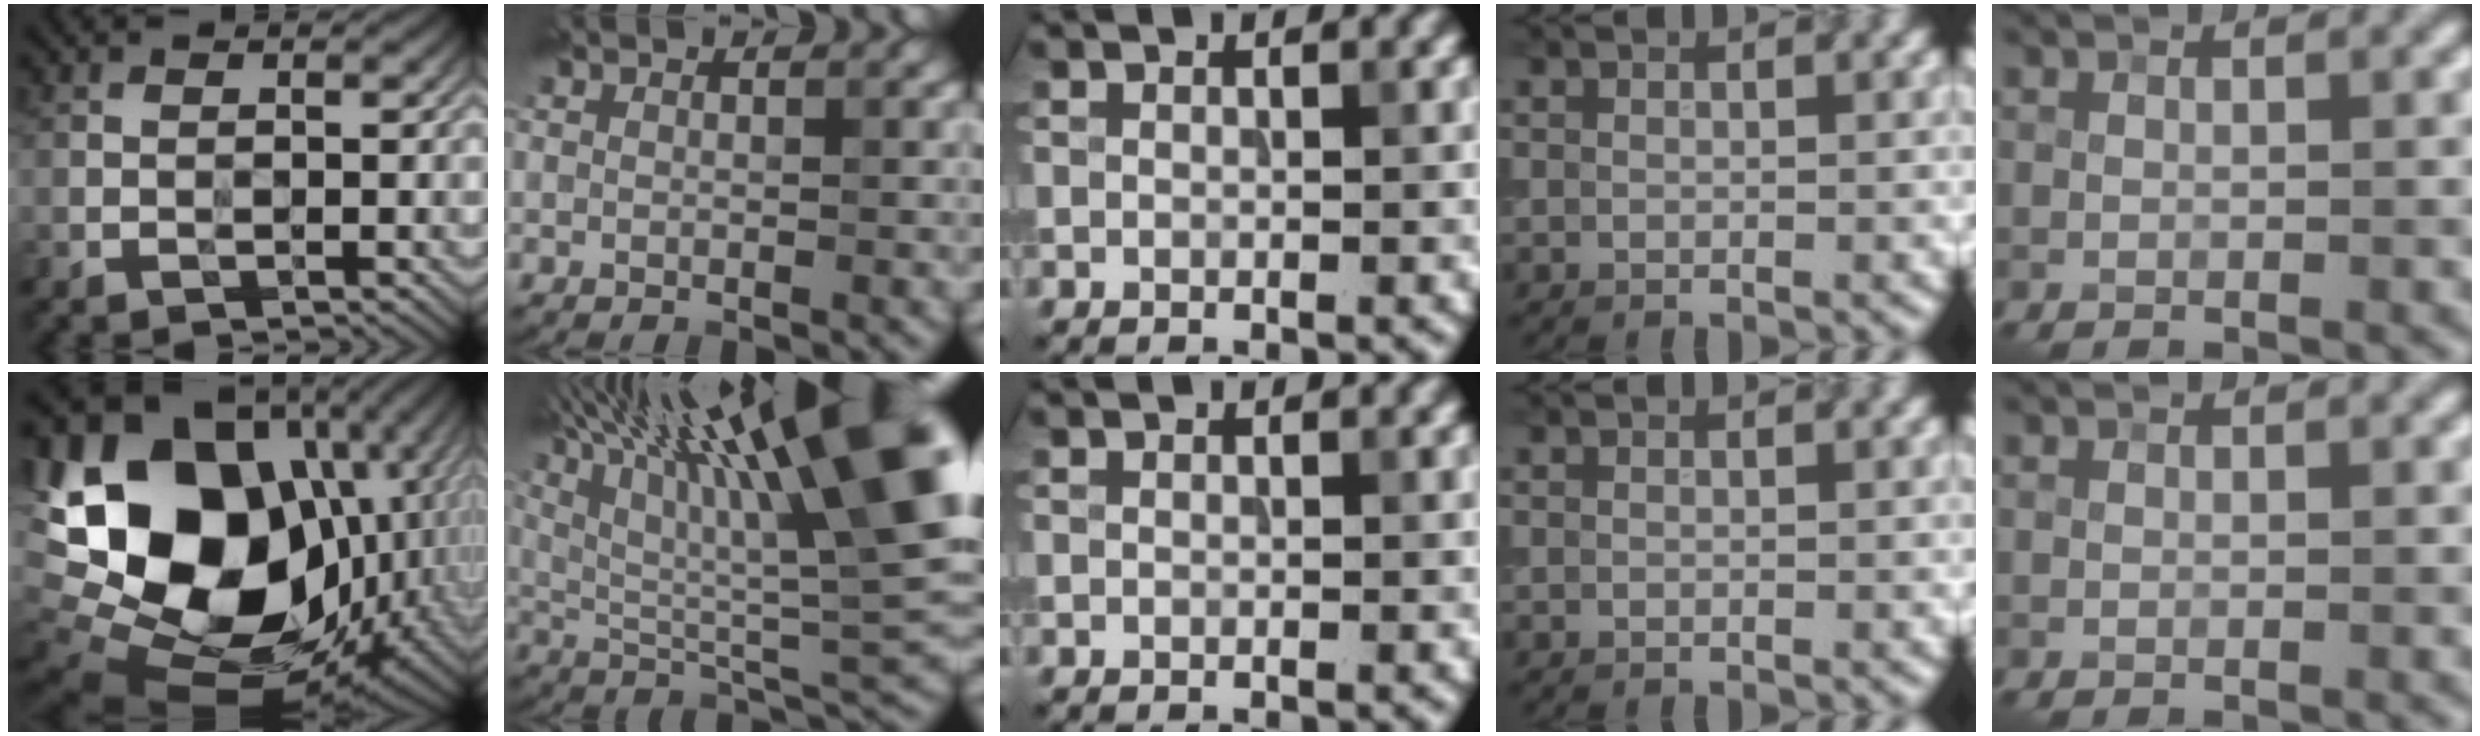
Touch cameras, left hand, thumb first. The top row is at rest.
{"thumb": {"total": 24.2, "force": [1.4, 18.9, 15.0], "torque": [-0.339, -0.041, 0.045]}, "index": {"total": 18.6, "force": [8.1, 5.3, 15.9], "torque": [-0.259, 0.042, 0.135]}}